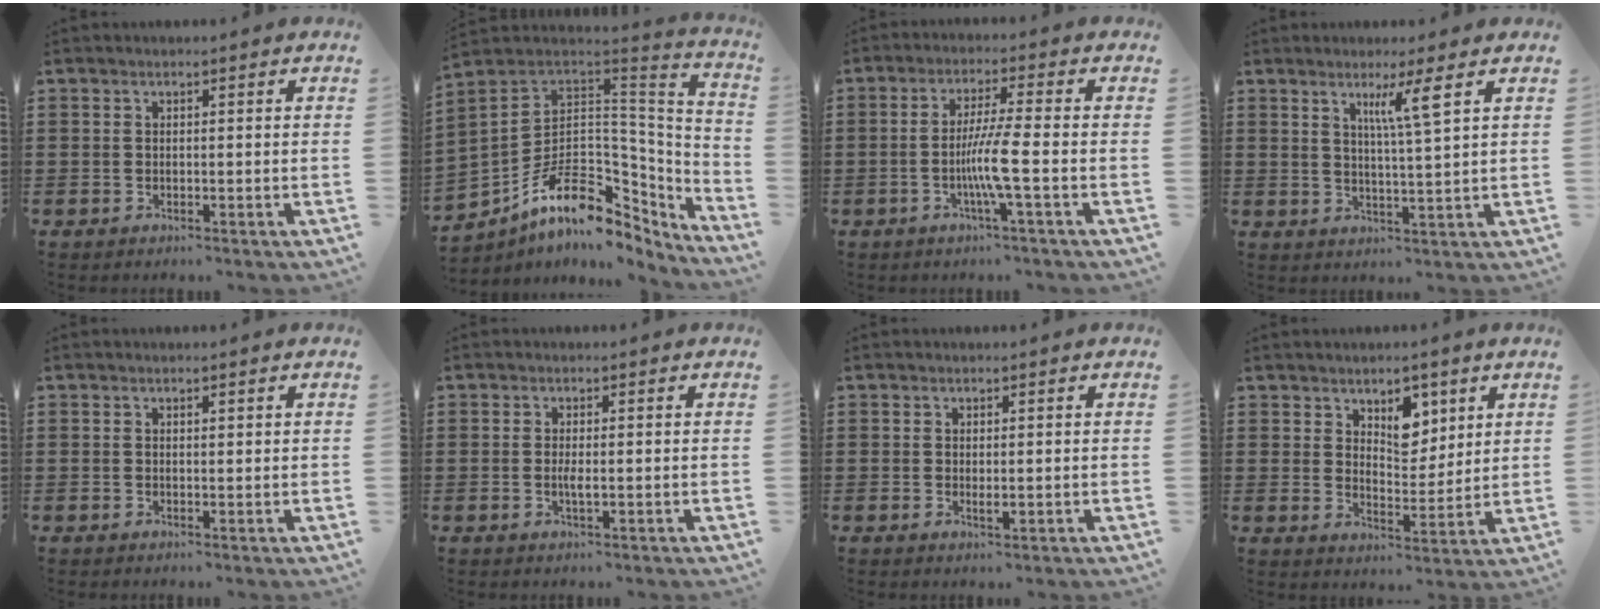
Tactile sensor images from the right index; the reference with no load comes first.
{"total": 14.2, "force": [-5.6, 9.3, 9.0], "torque": [-0.164, 0.004, -0.096]}
{"total": 6.2, "force": [-1.8, -0.6, 5.9], "torque": [-0.115, -0.017, -0.039]}
{"total": 4.7, "force": [2.5, -0.6, 4.0], "torque": [-0.077, -0.006, 0.037]}
{"total": 0.5, "force": [0.4, 0.3, 0.3], "torque": [-0.006, 0.002, 0.007]}
{"total": 1.8, "force": [-0.2, 0.3, 1.7], "torque": [-0.032, -0.003, -0.004]}
{"total": 1.1, "force": [0.1, 0.3, 1.0], "torque": [-0.020, 0.000, 0.002]}
{"total": 5.5, "force": [3.6, 3.4, 2.5], "torque": [-0.041, -0.006, 0.061]}